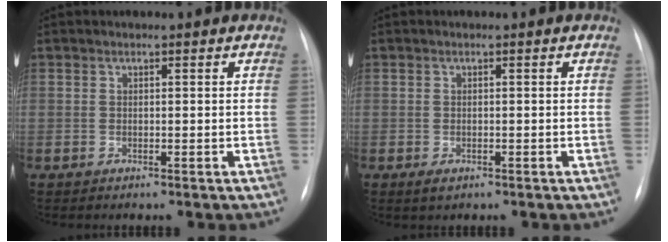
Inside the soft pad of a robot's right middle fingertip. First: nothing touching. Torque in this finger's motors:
{"motor_torque": [0.51, -0.55, 0.03, 0.01]}